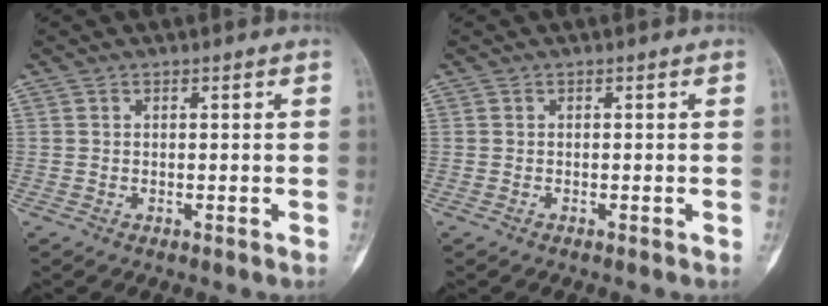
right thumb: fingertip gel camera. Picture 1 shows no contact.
{"total": 0.0}